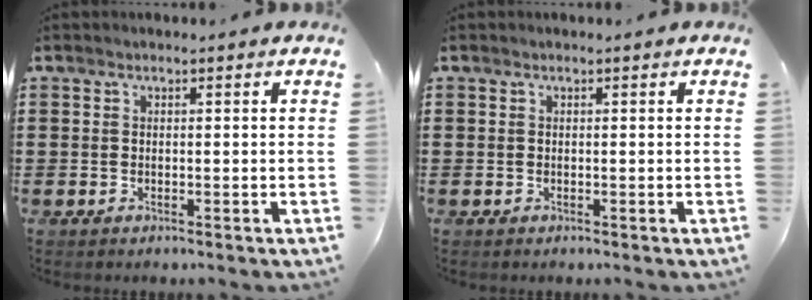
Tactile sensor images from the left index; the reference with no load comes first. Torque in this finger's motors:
{"motor_torque": [0.00, 0.00, 0.00, 0.01]}